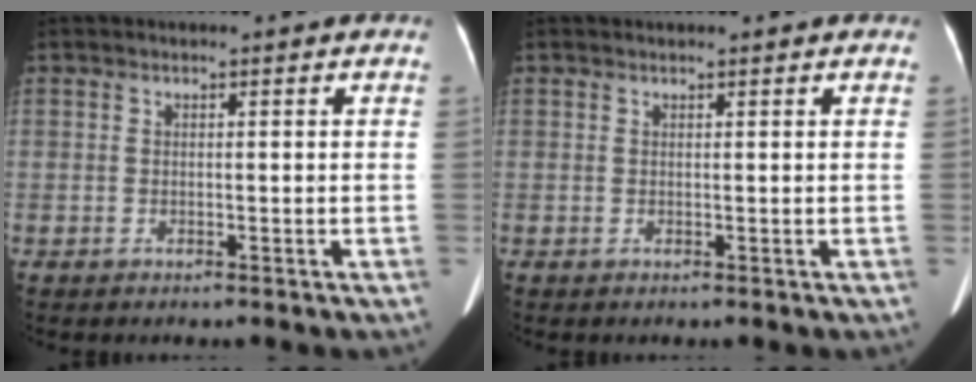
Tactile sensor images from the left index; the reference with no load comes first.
{"total": 1.3, "force": [1.2, 0.2, 0.5], "torque": [-0.008, 0.019, 0.019]}